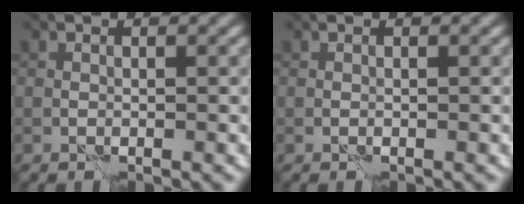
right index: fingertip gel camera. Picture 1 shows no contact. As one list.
[{"total": 0.0}]